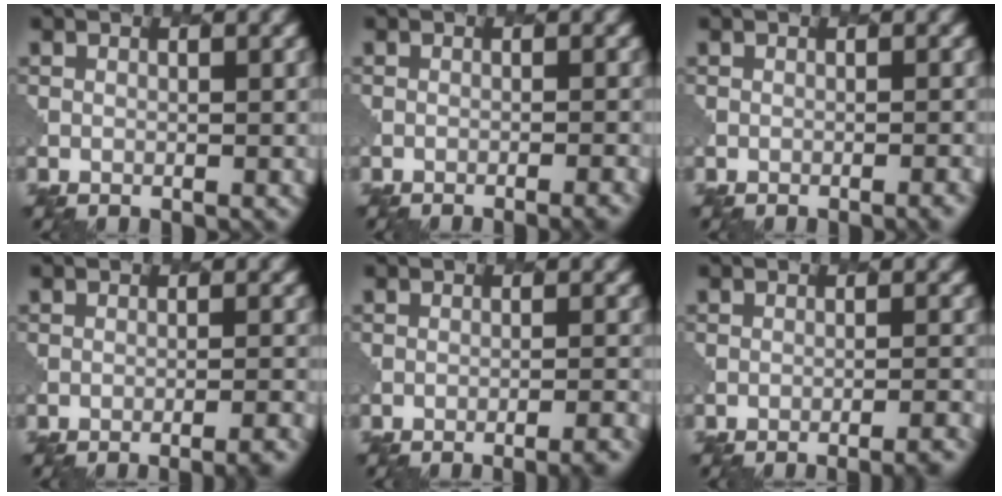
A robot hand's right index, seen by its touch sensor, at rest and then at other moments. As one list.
[{"total": 2.6, "force": [-1.7, 0.7, 1.8], "torque": [-0.011, 0.012, -0.022]}, {"total": 1.4, "force": [-0.7, 0.5, 1.2], "torque": [0.000, 0.006, -0.008]}, {"total": 4.1, "force": [-3.3, 1.0, 2.3], "torque": [-0.013, 0.011, -0.040]}, {"total": 4.5, "force": [-3.6, 1.1, 2.5], "torque": [-0.016, 0.011, -0.044]}, {"total": 4.6, "force": [-3.8, 1.1, 2.3], "torque": [-0.013, 0.013, -0.046]}]